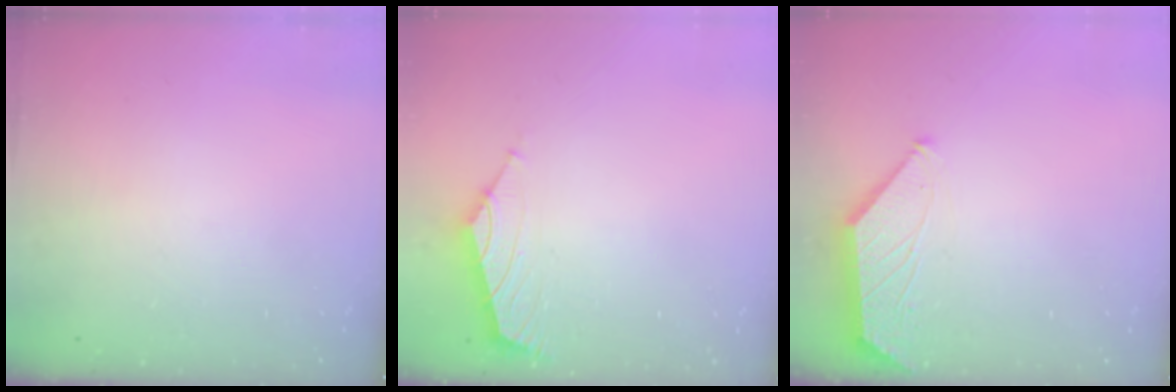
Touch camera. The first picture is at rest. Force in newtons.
{"total": 1.8, "press": 1.6, "slide": 0.7}
{"total": 1.6, "press": 1.5, "slide": 0.3}